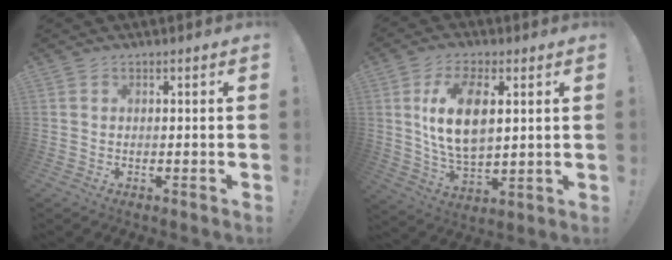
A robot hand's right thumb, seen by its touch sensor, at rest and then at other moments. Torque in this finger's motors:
{"motor_torque": [0.07, 0.30, 0.50, 0.00, 0.44]}